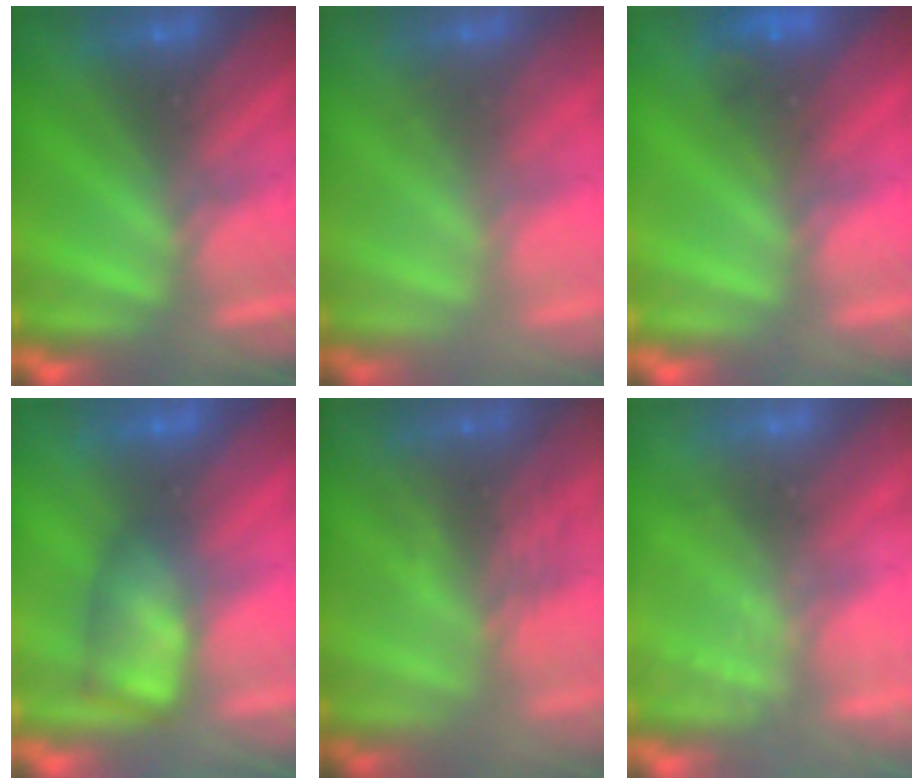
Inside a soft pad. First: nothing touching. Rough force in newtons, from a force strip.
{"total": 2.3}
{"total": 4.7}
{"total": 4.7}
{"total": 3.0}
{"total": 2.2}